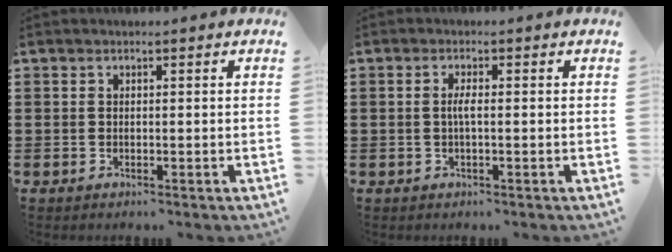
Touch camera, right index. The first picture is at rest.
{"total": 1.9, "force": [-0.2, 0.2, 1.9], "torque": [-0.044, -0.004, -0.007]}